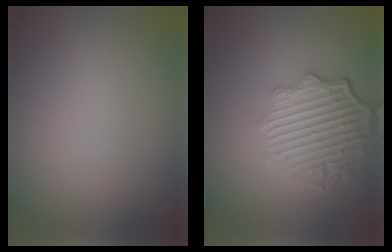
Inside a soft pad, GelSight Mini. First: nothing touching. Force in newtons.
{"total": 5.8, "press": 4.6, "slide": 3.6}